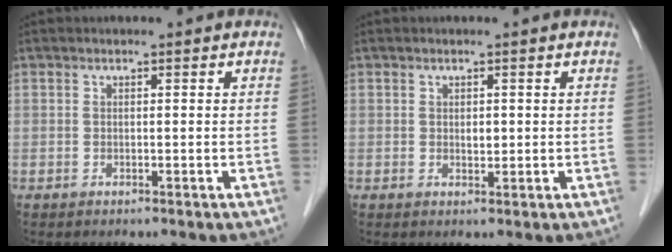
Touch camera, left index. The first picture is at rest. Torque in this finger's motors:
{"motor_torque": [0.07, 0.05, 0.01, 0.00]}